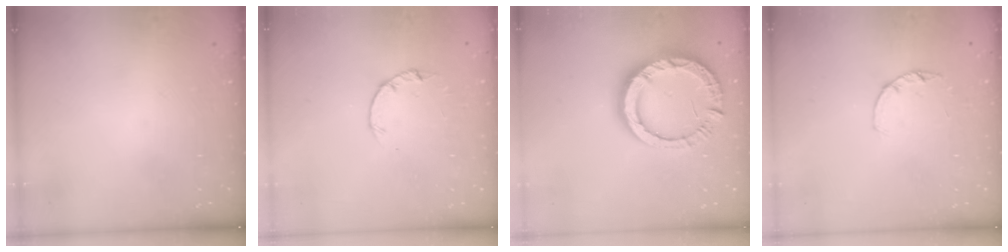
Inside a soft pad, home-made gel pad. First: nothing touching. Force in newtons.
{"total": 2.2, "press": 2.1, "slide": 0.4}
{"total": 13.3, "press": 13.2, "slide": 1.6}
{"total": 2.2, "press": 2.2, "slide": 0.4}